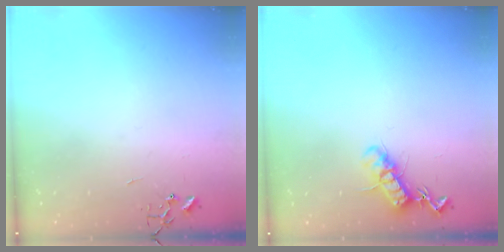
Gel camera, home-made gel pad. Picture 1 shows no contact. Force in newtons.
{"total": 12.5, "press": 12.5, "slide": 0.4}